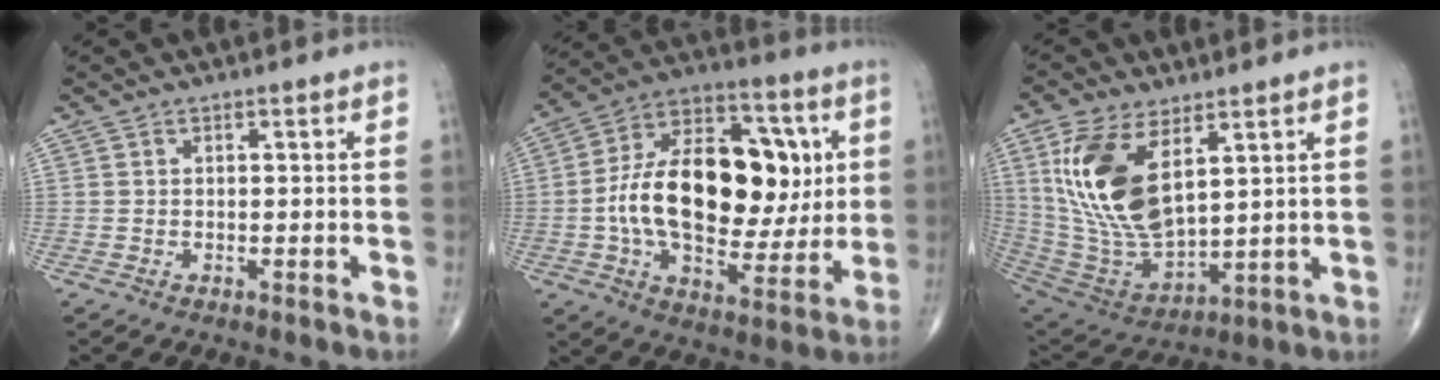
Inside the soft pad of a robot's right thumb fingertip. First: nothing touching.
{"total": 26.7, "force": [1.8, 15.5, 21.6], "torque": [-0.333, 0.016, 0.029]}
{"total": 18.3, "force": [6.6, 8.9, 14.7], "torque": [-0.284, -0.028, 0.141]}